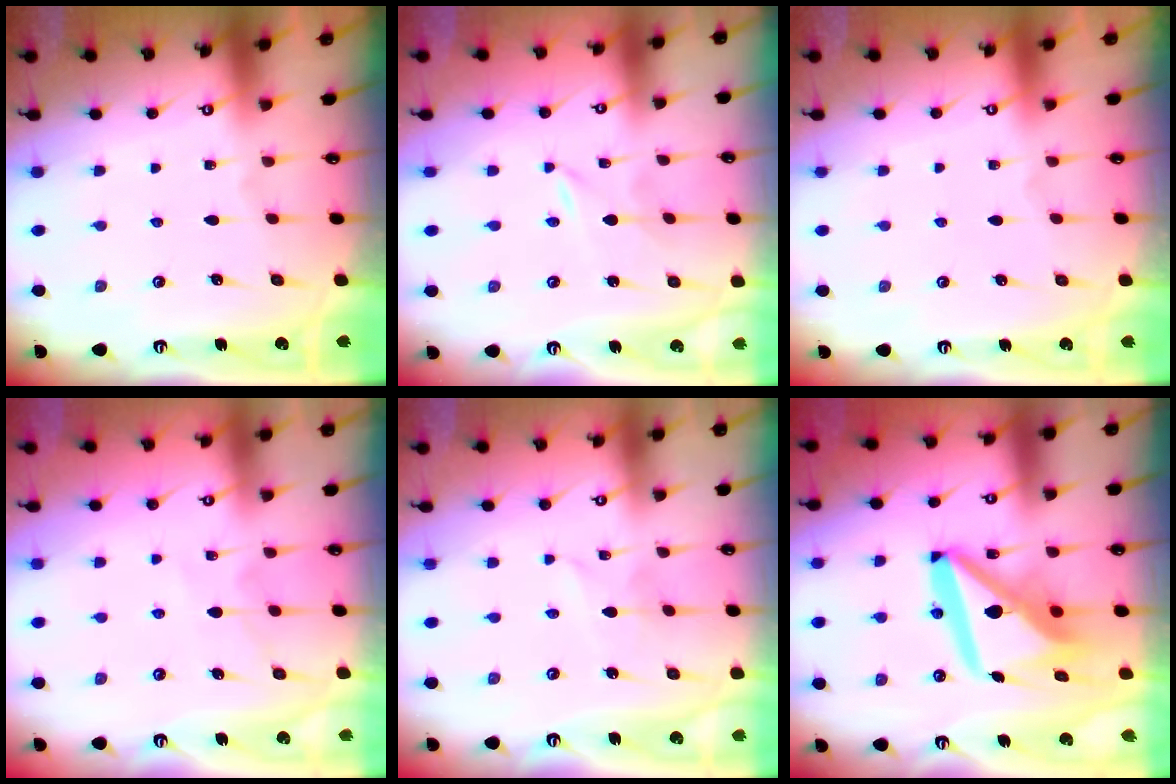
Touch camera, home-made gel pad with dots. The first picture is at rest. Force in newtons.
{"total": 0.0}
{"total": 0.0}
{"total": 6.6, "press": 6.6, "slide": 0.5}
{"total": 1.7, "press": 1.7, "slide": 0.2}
{"total": 15.6, "press": 15.5, "slide": 1.8}